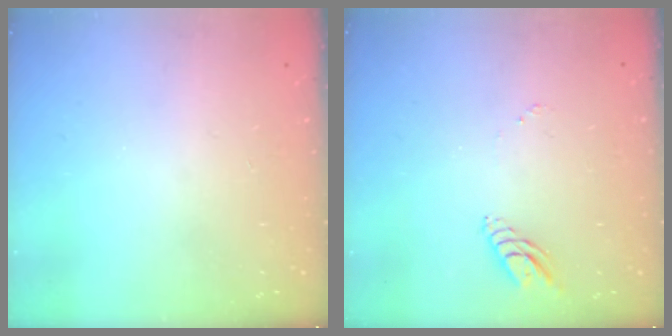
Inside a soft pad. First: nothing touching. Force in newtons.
{"total": 5.8, "press": 5.8, "slide": 0.4}